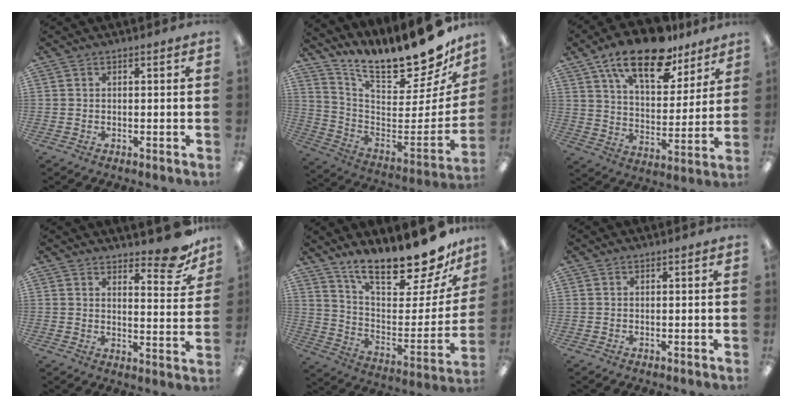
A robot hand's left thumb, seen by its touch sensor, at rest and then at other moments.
{"total": 18.3, "force": [15.7, 4.8, 8.1], "torque": [-0.092, -0.148, 0.253]}
{"total": 18.7, "force": [12.9, 8.0, 11.0], "torque": [-0.182, -0.066, 0.219]}
{"total": 9.5, "force": [7.8, 3.0, 4.6], "torque": [-0.039, -0.060, 0.131]}
{"total": 19.9, "force": [16.8, 5.1, 9.4], "torque": [-0.136, -0.133, 0.285]}
{"total": 0.0}